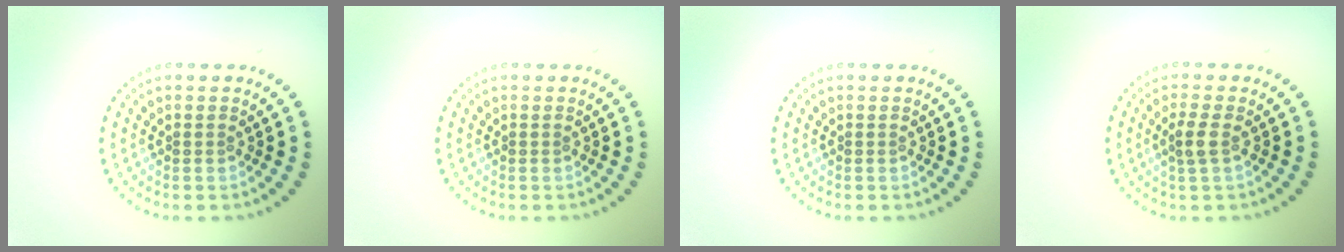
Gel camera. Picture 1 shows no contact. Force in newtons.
{"total": 0.0}
{"total": 0.0}
{"total": 1.6, "press": 1.4, "slide": 0.7}